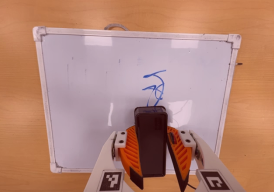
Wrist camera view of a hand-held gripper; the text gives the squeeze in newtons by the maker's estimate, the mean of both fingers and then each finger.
{"total": 9.4, "left": 9.9, "right": 8.8}